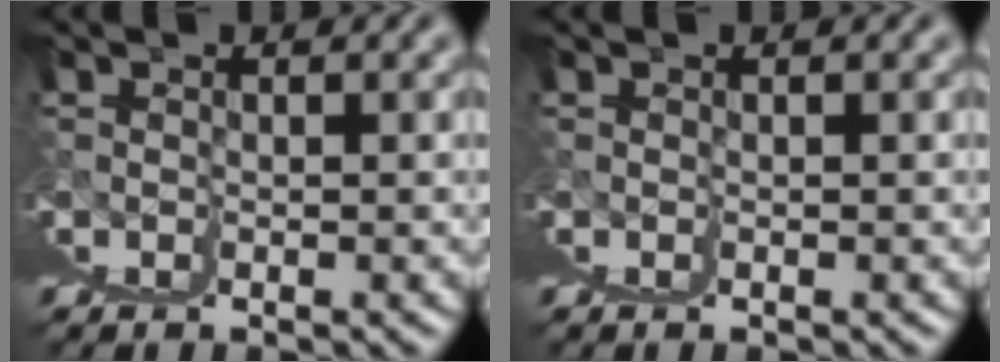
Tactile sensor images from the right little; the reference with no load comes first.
{"total": 0.0}